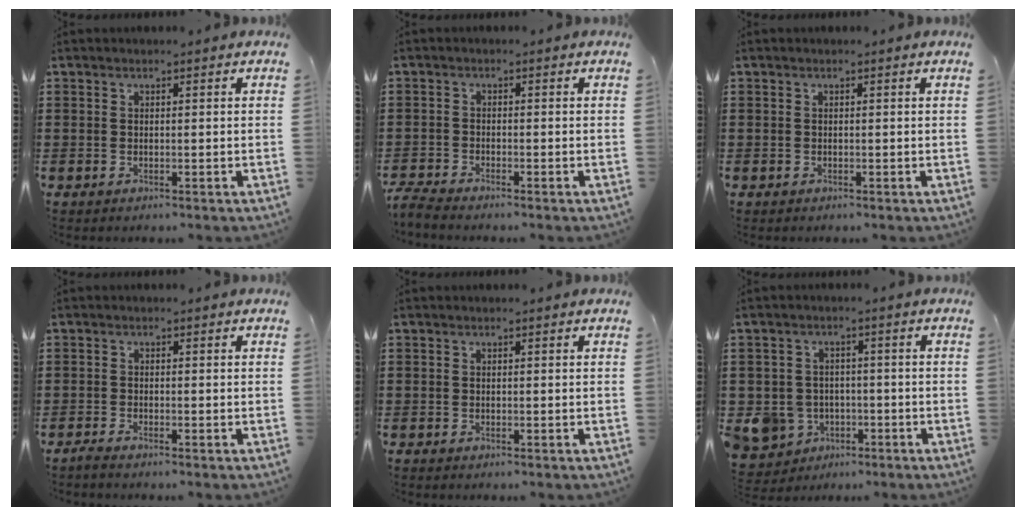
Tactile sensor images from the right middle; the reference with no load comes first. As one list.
[{"total": 2.2, "force": [-2.1, 0.0, 0.6], "torque": [-0.018, -0.001, -0.045]}, {"total": 0.0}, {"total": 2.9, "force": [-2.6, 0.0, 1.3], "torque": [-0.046, -0.006, -0.059]}, {"total": 0.0}, {"total": 5.9, "force": [-2.0, 5.4, 1.4], "torque": [-0.067, 0.001, -0.039]}]